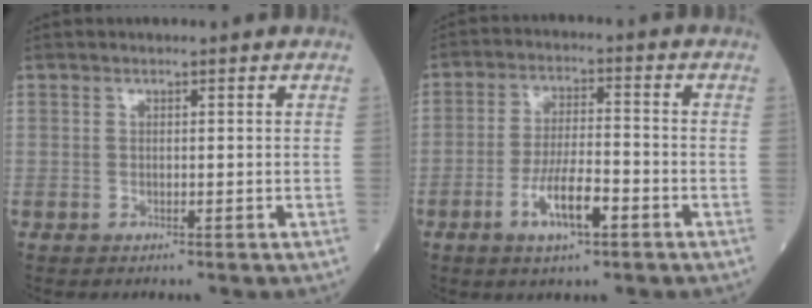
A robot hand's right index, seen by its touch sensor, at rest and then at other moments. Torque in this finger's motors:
{"motor_torque": [0.78, 0.03, 0.47, 0.12]}